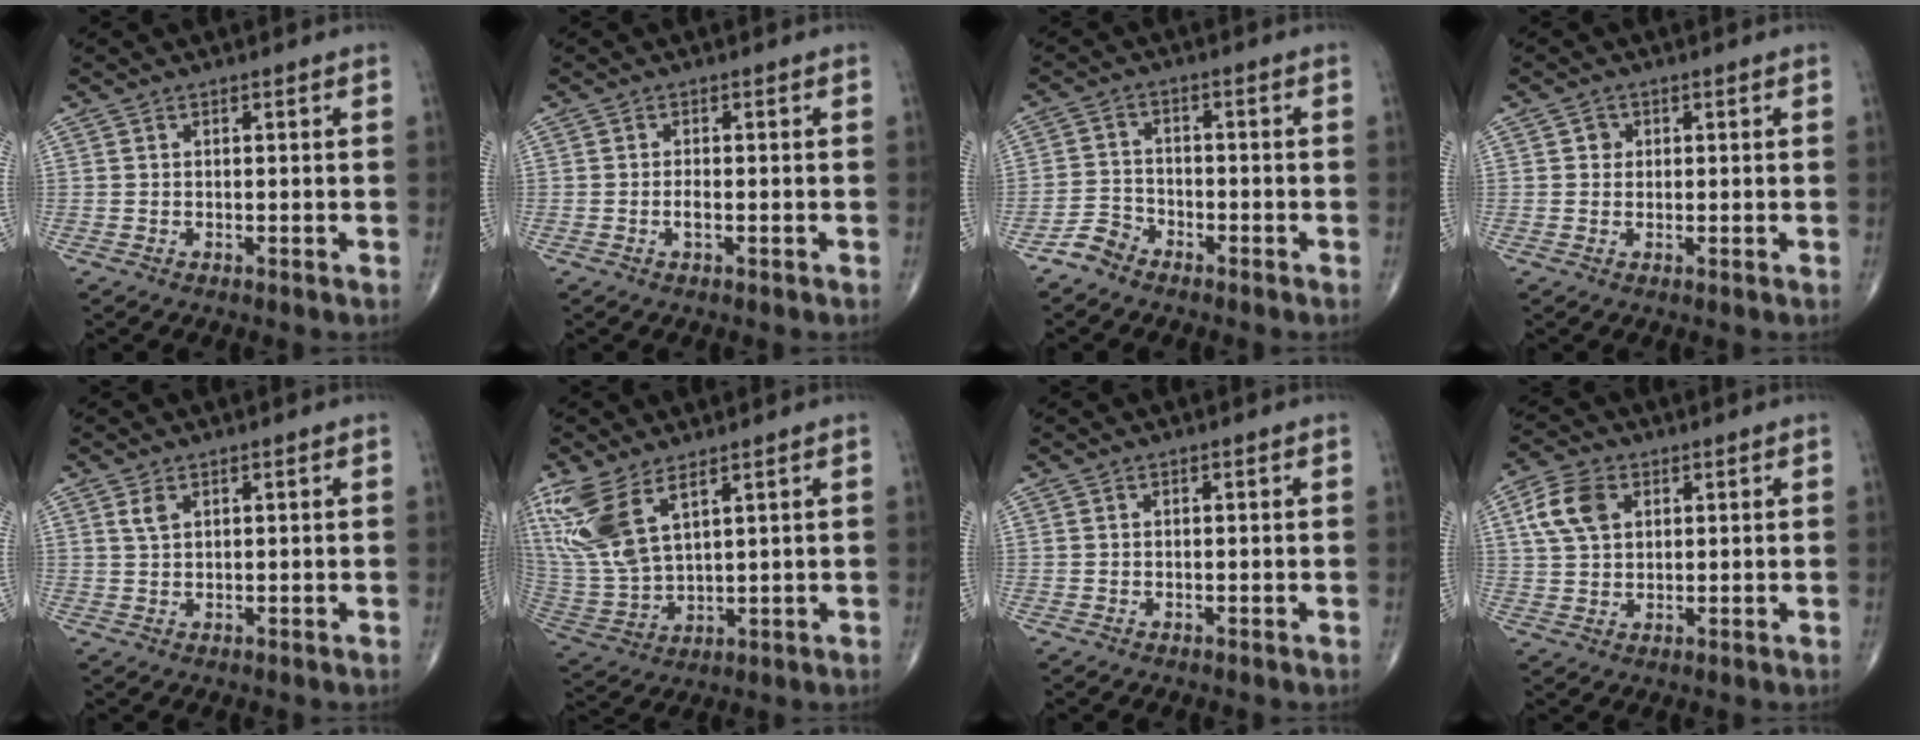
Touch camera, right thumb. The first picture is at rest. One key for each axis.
{"total": 1.3, "fx": -0.5, "fy": 0.5, "fz": 1.2, "tx": -0.022, "ty": 0.000, "tz": -0.010}
{"total": 3.7, "fx": -3.1, "fy": 1.9, "fz": 0.4, "tx": -0.003, "ty": 0.013, "tz": -0.068}
{"total": 1.6, "fx": 0.3, "fy": 1.5, "fz": 0.4, "tx": 0.003, "ty": 0.001, "tz": 0.001}
{"total": 1.8, "fx": 1.0, "fy": 0.9, "fz": 1.2, "tx": -0.024, "ty": 0.001, "tz": 0.024}
{"total": 13.5, "fx": 7.3, "fy": 5.7, "fz": 9.8, "tx": -0.226, "ty": -0.022, "tz": 0.166}
{"total": 0.0}
{"total": 7.7, "fx": 2.6, "fy": 5.3, "fz": 5.1, "tx": -0.094, "ty": 0.003, "tz": 0.048}